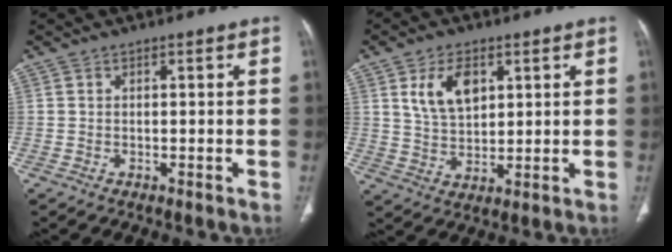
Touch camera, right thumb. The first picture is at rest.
{"total": 8.6, "force": [3.5, 5.1, 6.0], "torque": [-0.093, -0.015, 0.072]}